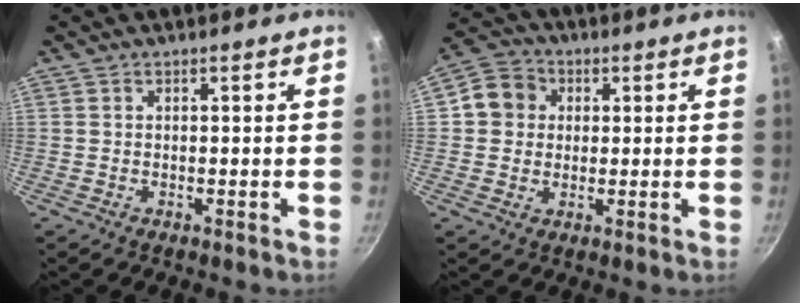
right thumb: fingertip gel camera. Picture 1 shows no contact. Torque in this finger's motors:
{"motor_torque": [-0.59, 0.73, -0.10, -0.29, 0.01]}